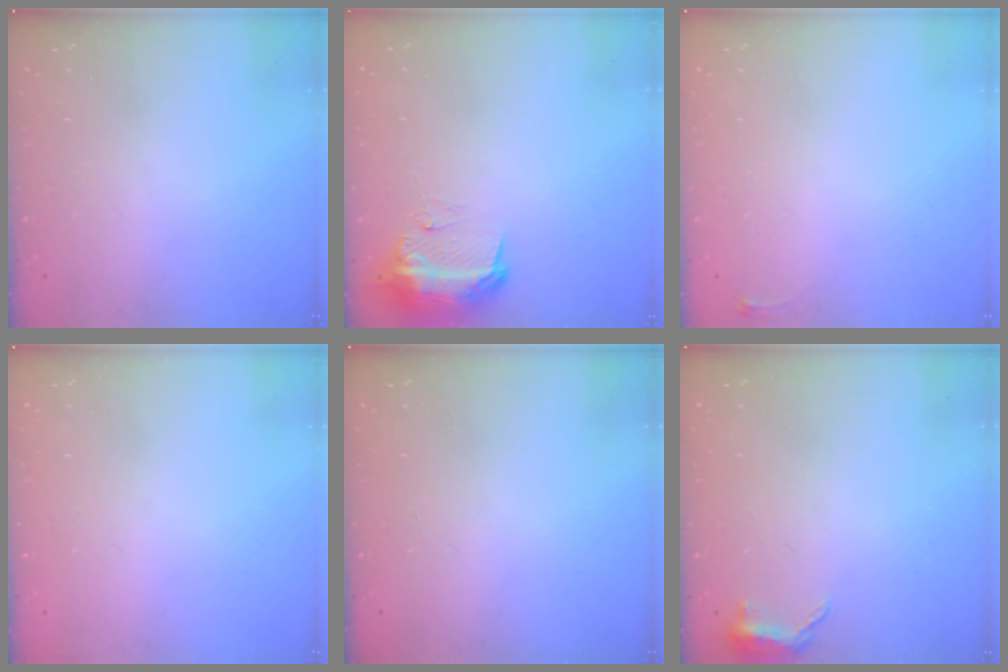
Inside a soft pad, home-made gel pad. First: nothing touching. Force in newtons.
{"total": 11.4, "press": 11.4, "slide": 1.1}
{"total": 2.6, "press": 2.6, "slide": 0.6}
{"total": 2.8, "press": 2.2, "slide": 1.7}
{"total": 0.9, "press": 0.0, "slide": 0.9}
{"total": 5.7, "press": 5.6, "slide": 1.4}